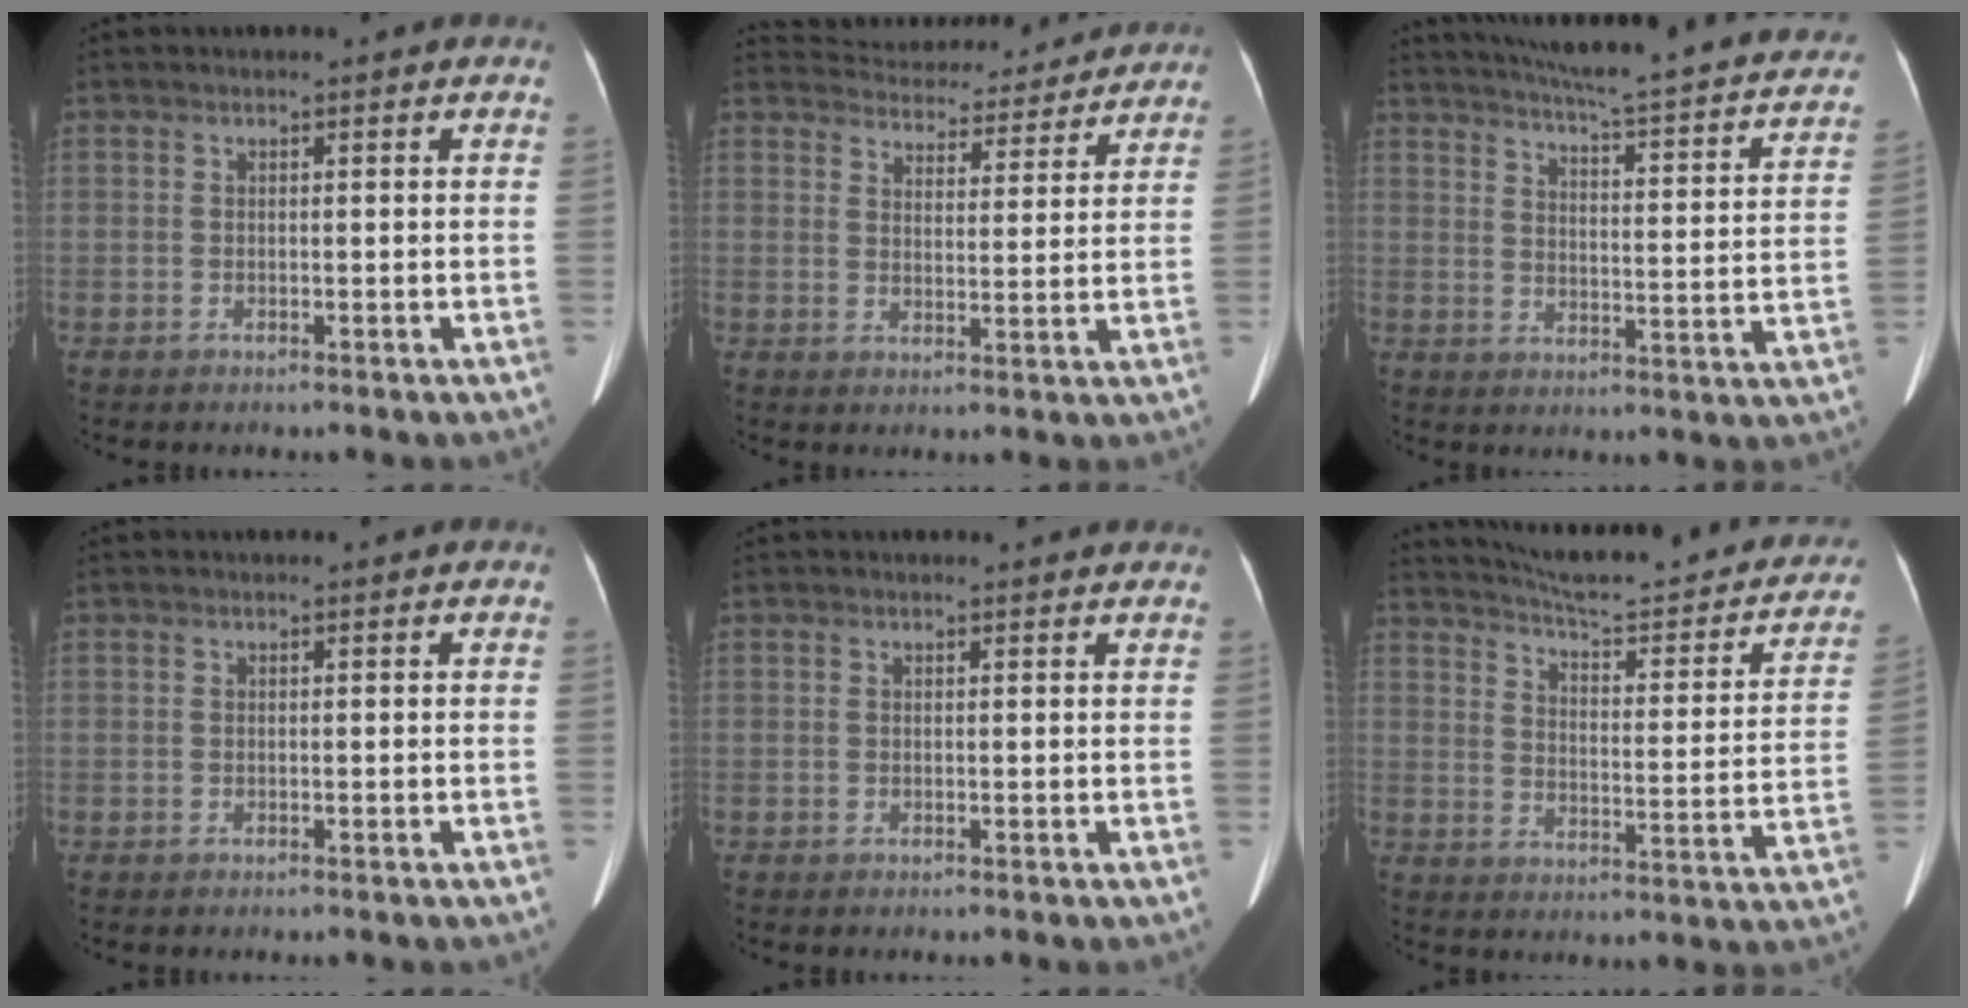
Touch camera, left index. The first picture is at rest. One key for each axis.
{"total": 16.3, "fx": 15.4, "fy": 4.4, "fz": 3.2, "tx": -0.048, "ty": 0.019, "tz": 0.198}
{"total": 27.3, "fx": 23.9, "fy": 2.9, "fz": 12.8, "tx": -0.189, "ty": -0.051, "tz": 0.286}
{"total": 0.0}
{"total": 1.5, "fx": 1.5, "fy": 0.2, "fz": 0.2, "tx": -0.014, "ty": 0.002, "tz": 0.010}
{"total": 25.3, "fx": 22.4, "fy": 3.9, "fz": 11.0, "tx": -0.150, "ty": -0.049, "tz": 0.273}